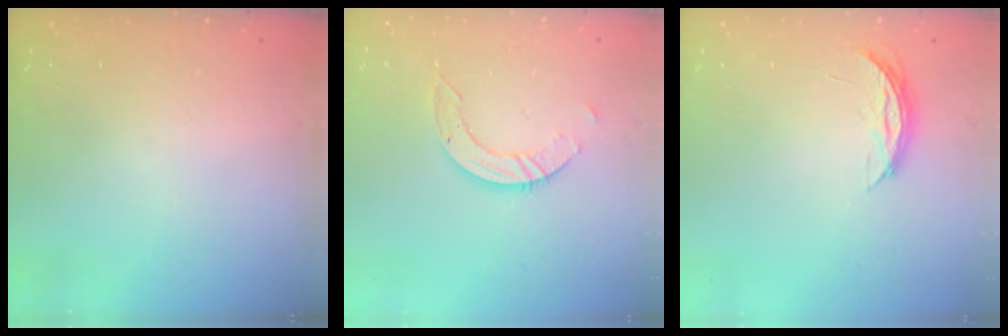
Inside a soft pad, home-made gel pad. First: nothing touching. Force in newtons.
{"total": 5.8, "press": 5.8, "slide": 0.1}
{"total": 4.2, "press": 4.2, "slide": 0.5}